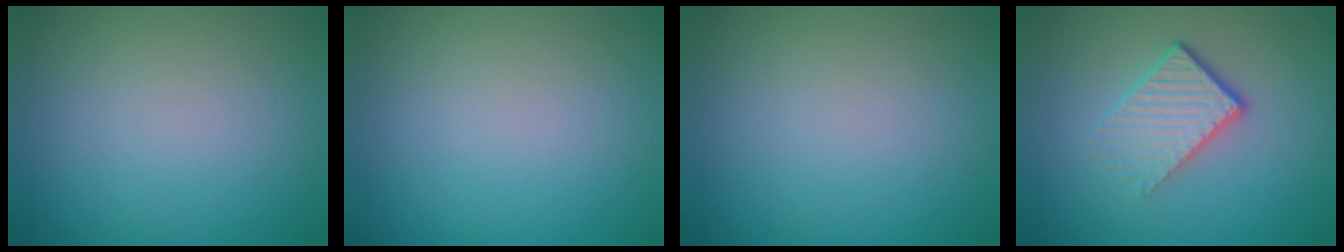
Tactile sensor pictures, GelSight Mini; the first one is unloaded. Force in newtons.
{"total": 0.0}
{"total": 0.0}
{"total": 4.4, "press": 2.8, "slide": 3.4}